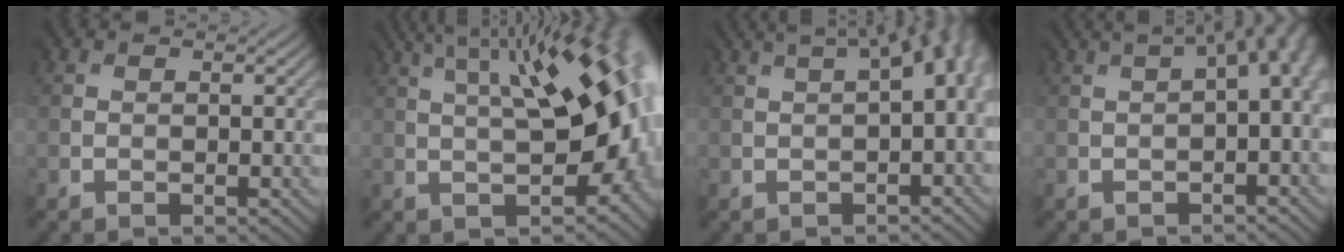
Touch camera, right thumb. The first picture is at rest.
{"total": 15.7, "force": [2.8, 5.7, 14.4], "torque": [-0.195, 0.031, 0.038]}
{"total": 5.6, "force": [0.4, 1.9, 5.2], "torque": [-0.036, 0.031, 0.003]}
{"total": 5.9, "force": [0.5, 2.4, 5.3], "torque": [-0.044, 0.021, 0.008]}